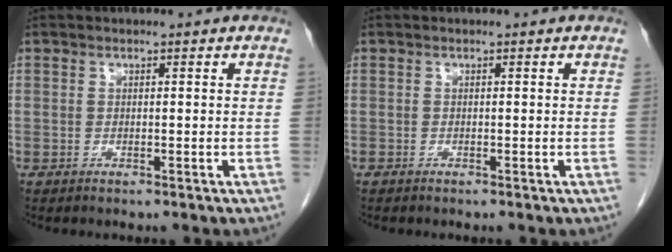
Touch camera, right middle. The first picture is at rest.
{"total": 0.0}